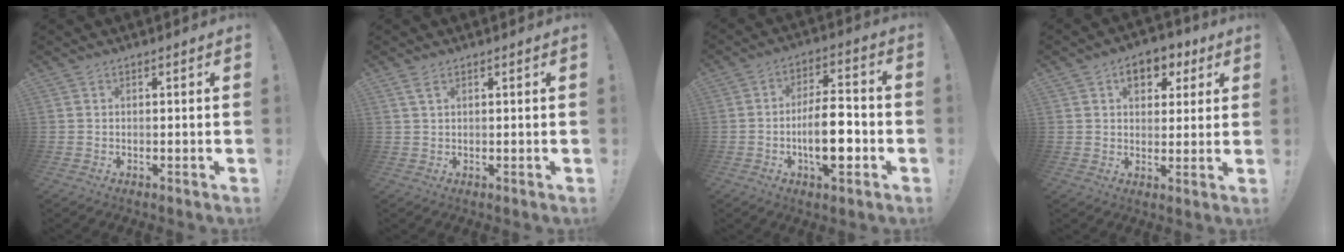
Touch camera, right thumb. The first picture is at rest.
{"total": 2.5, "force": [1.3, 1.0, 1.8], "torque": [-0.038, 0.001, 0.024]}
{"total": 13.3, "force": [-3.7, 4.7, 11.8], "torque": [-0.209, 0.007, -0.069]}
{"total": 8.3, "force": [3.6, 5.8, 4.7], "torque": [-0.055, -0.010, 0.063]}